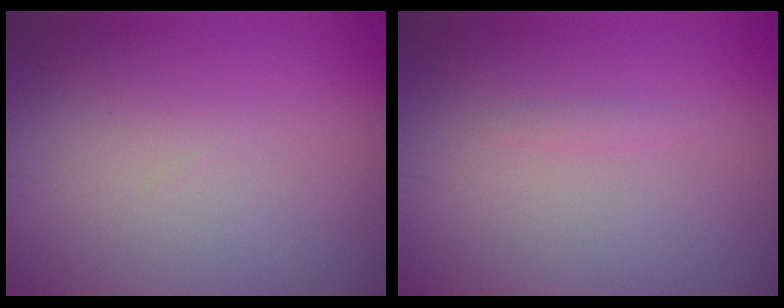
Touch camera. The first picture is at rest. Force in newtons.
{"total": 0.6, "press": 0.6, "slide": 0.1}